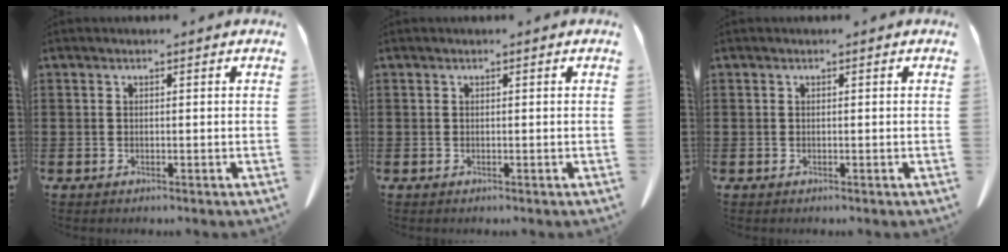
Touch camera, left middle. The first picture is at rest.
{"total": 0.0}
{"total": 0.0}